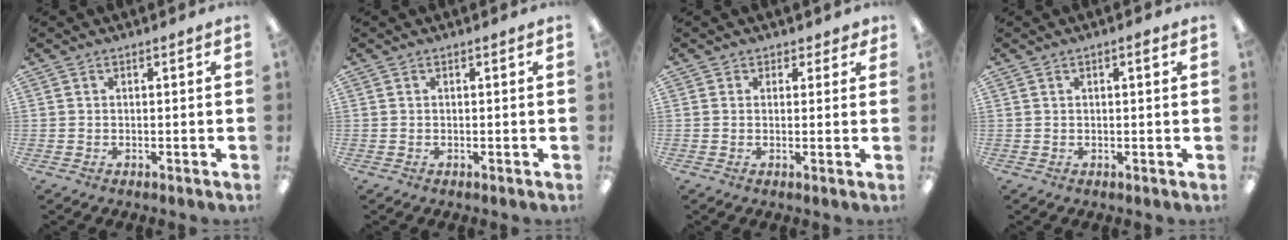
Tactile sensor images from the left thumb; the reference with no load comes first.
{"total": 0.0}
{"total": 1.9, "force": [1.1, 1.5, 0.2], "torque": [0.012, -0.003, 0.019]}
{"total": 1.7, "force": [0.7, 0.3, 1.5], "torque": [-0.022, -0.001, 0.008]}